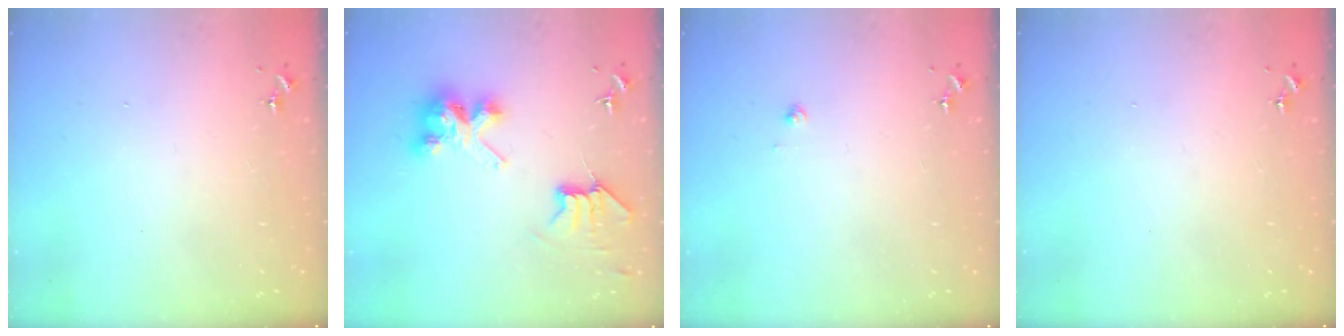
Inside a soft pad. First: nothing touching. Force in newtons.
{"total": 8.4, "press": 8.3, "slide": 0.2}
{"total": 1.9, "press": 1.9, "slide": 0.1}
{"total": 0.0}